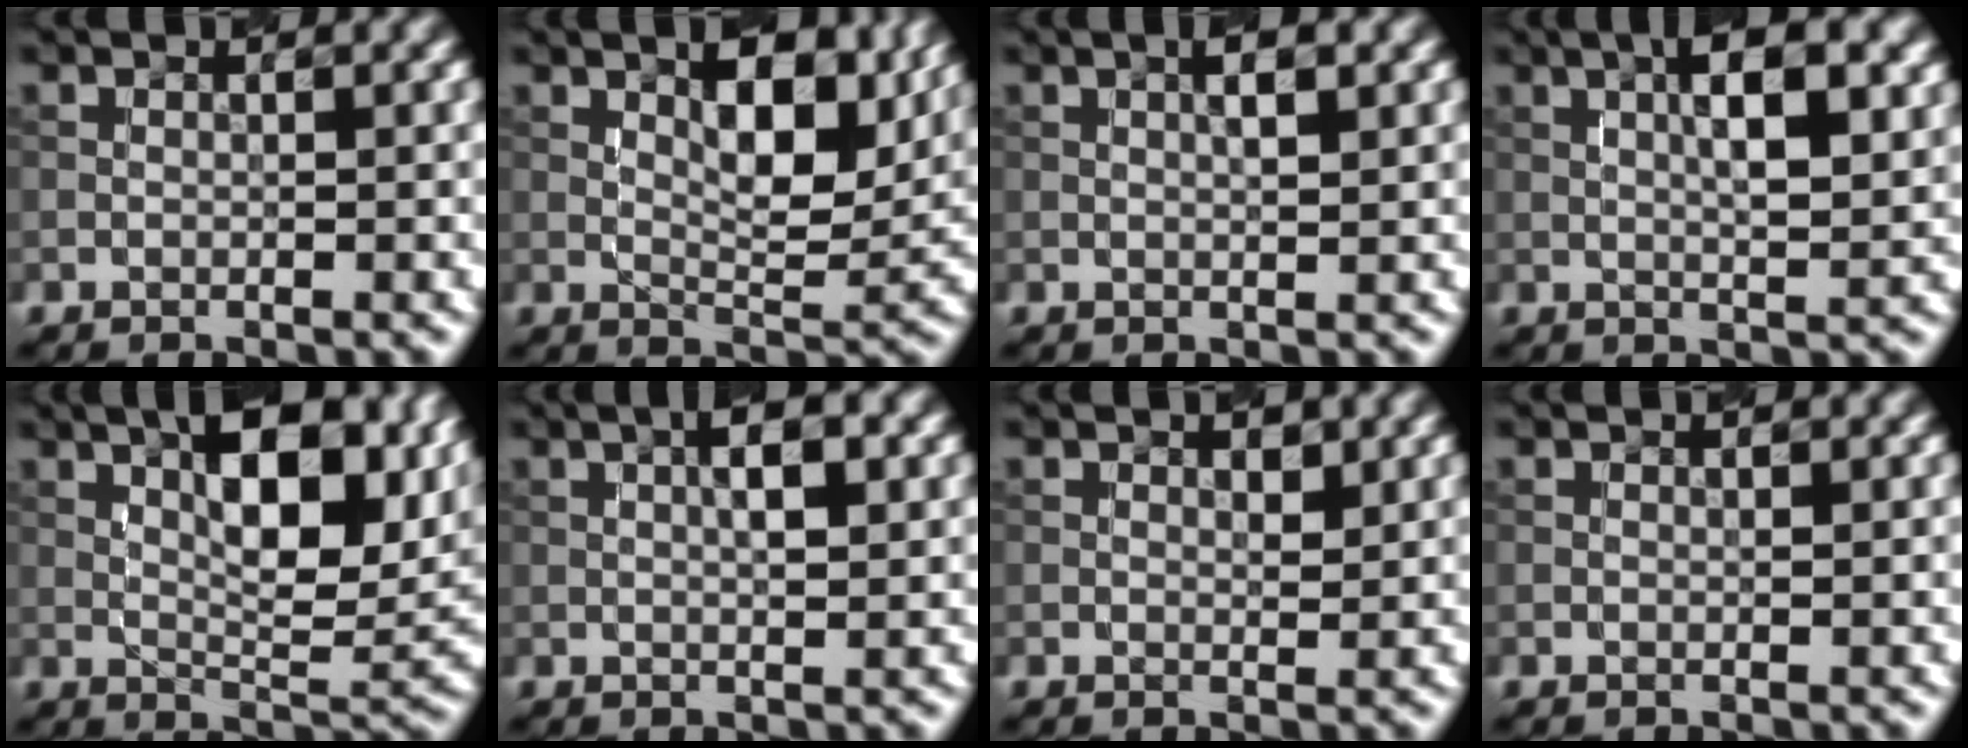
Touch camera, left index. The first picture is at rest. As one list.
[{"total": 6.4, "force": [2.6, 2.5, 5.3], "torque": [-0.076, -0.003, 0.042]}, {"total": 1.9, "force": [0.8, 0.4, 1.7], "torque": [-0.019, -0.001, 0.014]}, {"total": 5.8, "force": [1.6, 1.7, 5.3], "torque": [-0.078, 0.010, 0.025]}, {"total": 9.6, "force": [3.7, 3.5, 8.2], "torque": [-0.120, 0.002, 0.059]}, {"total": 3.1, "force": [0.9, 0.8, 2.9], "torque": [-0.041, 0.003, 0.016]}, {"total": 0.9, "force": [0.6, 0.5, 0.6], "torque": [-0.006, -0.001, 0.013]}, {"total": 0.0}]